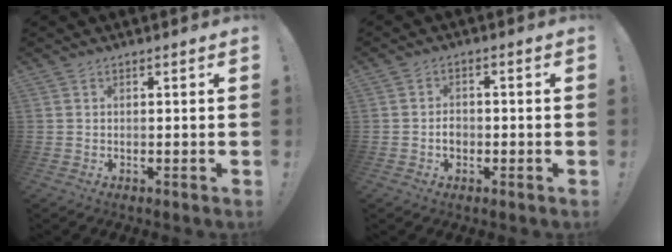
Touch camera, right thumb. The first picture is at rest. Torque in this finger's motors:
{"motor_torque": [0.22, 0.17, 0.21, -0.05, 0.00]}